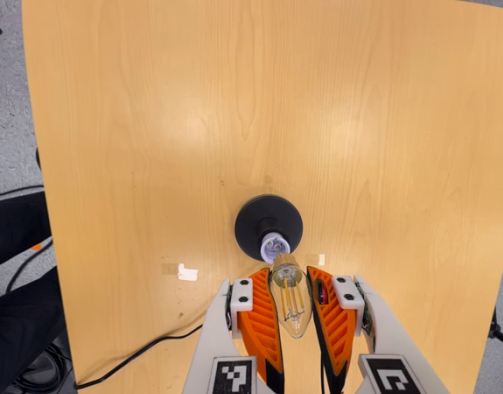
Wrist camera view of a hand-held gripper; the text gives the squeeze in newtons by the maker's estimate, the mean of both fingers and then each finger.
{"total": 21.3, "left": 24.2, "right": 18.4}